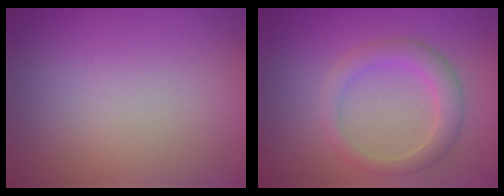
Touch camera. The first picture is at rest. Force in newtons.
{"total": 3.1, "press": 3.1, "slide": 0.2}